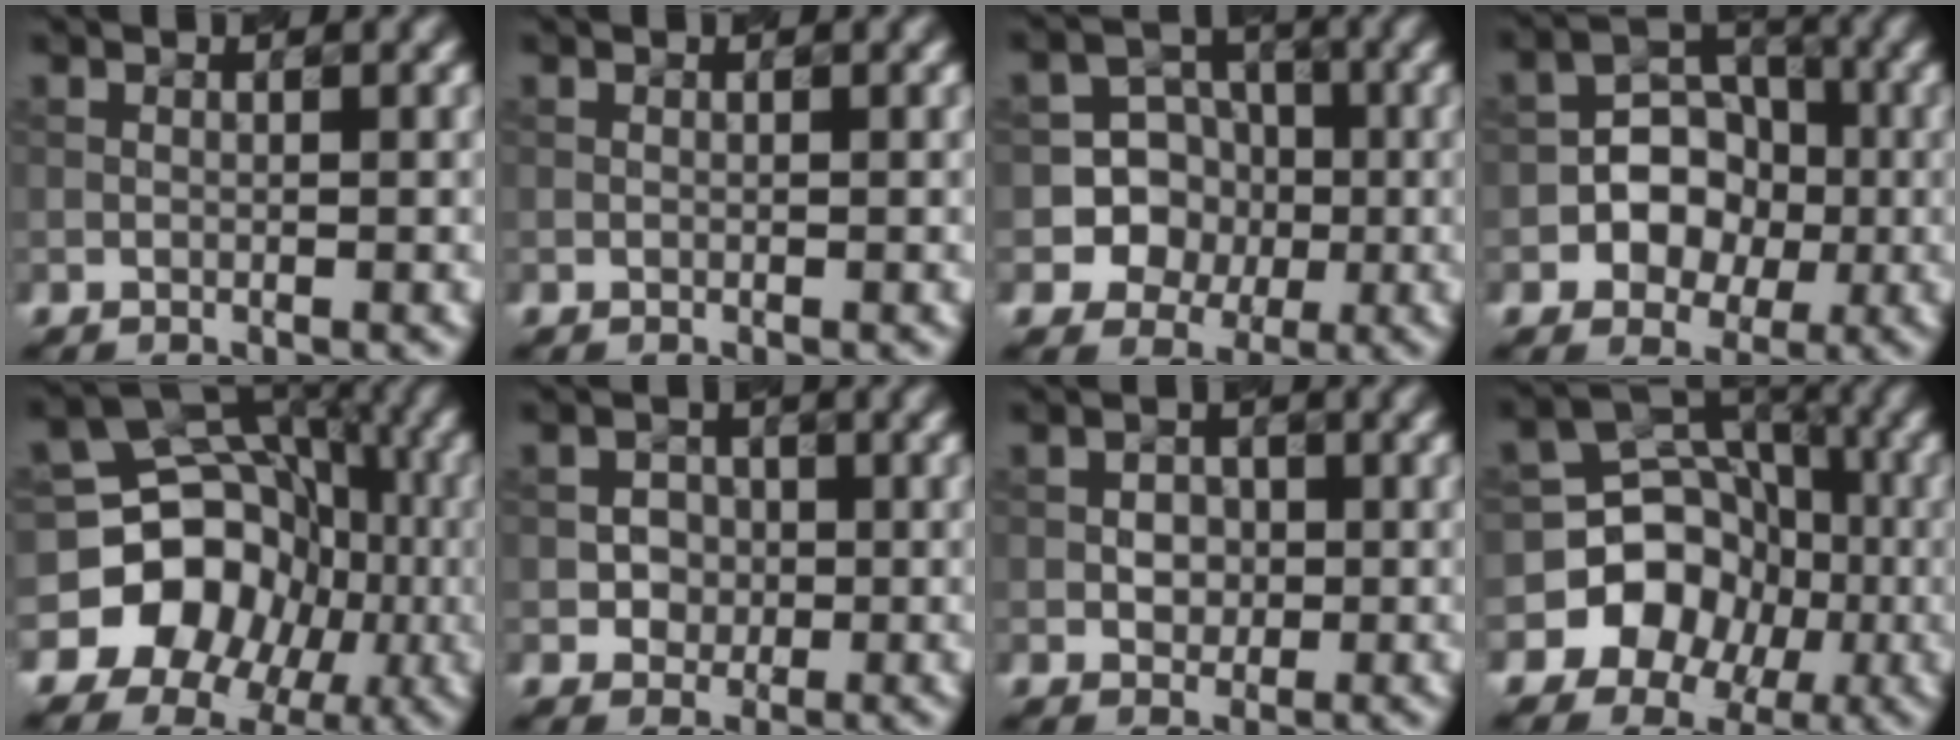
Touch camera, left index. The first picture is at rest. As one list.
[{"total": 0.0}, {"total": 7.2, "force": [-1.3, 6.9, 1.5], "torque": [-0.014, 0.024, -0.041]}, {"total": 4.7, "force": [-1.1, 3.9, 2.4], "torque": [-0.009, 0.006, -0.029]}, {"total": 12.2, "force": [-3.6, 10.6, 4.9], "torque": [-0.068, 0.000, -0.087]}, {"total": 2.0, "force": [-0.3, 1.9, 0.5], "torque": [0.006, -0.003, -0.008]}, {"total": 1.8, "force": [-0.1, 1.6, 0.9], "torque": [-0.014, 0.002, -0.003]}, {"total": 8.3, "force": [-2.6, 7.5, 2.4], "torque": [-0.021, 0.013, -0.071]}]